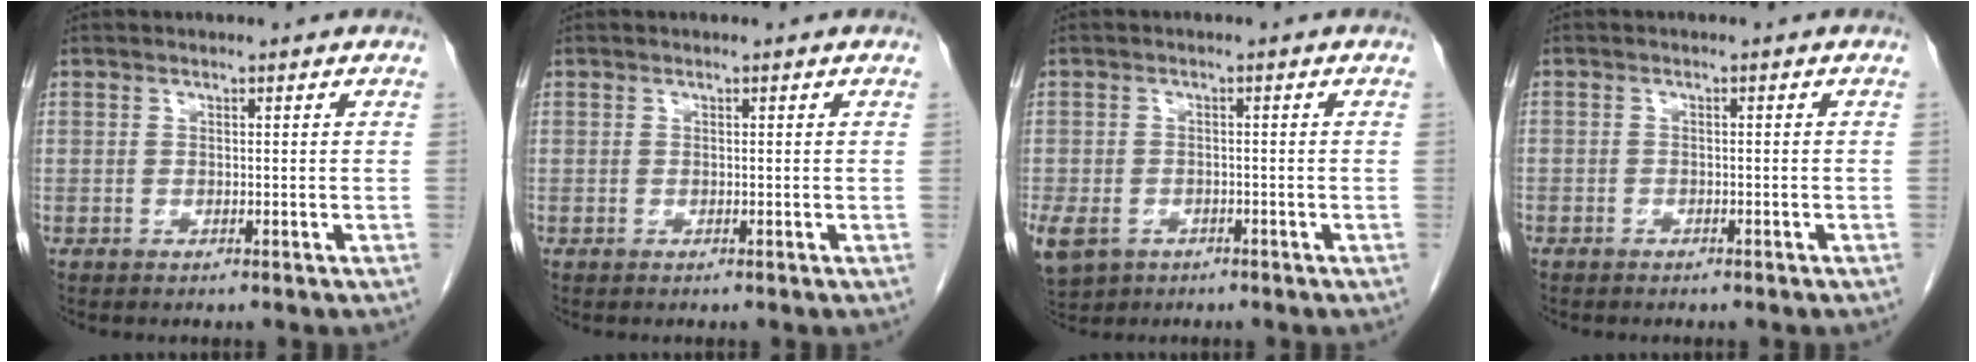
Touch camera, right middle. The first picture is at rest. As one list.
[{"total": 0.0}, {"total": 12.4, "force": [-6.0, 9.5, 5.2], "torque": [-0.163, -0.011, -0.083]}, {"total": 1.6, "force": [-1.4, 0.7, 0.5], "torque": [-0.009, 0.000, -0.017]}]